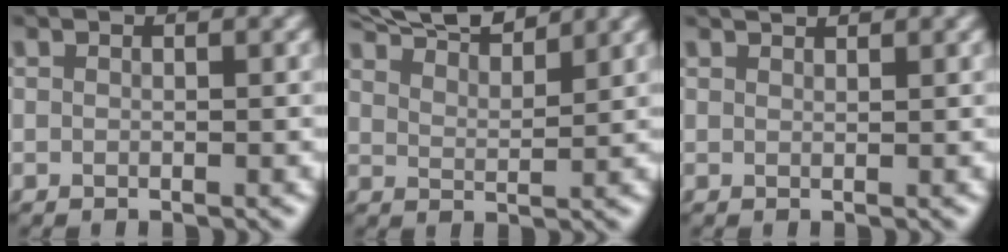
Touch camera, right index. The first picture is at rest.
{"total": 6.5, "force": [6.0, 1.1, 2.3], "torque": [-0.046, 0.010, 0.098]}
{"total": 0.9, "force": [0.9, 0.0, 0.1], "torque": [0.002, -0.003, 0.018]}